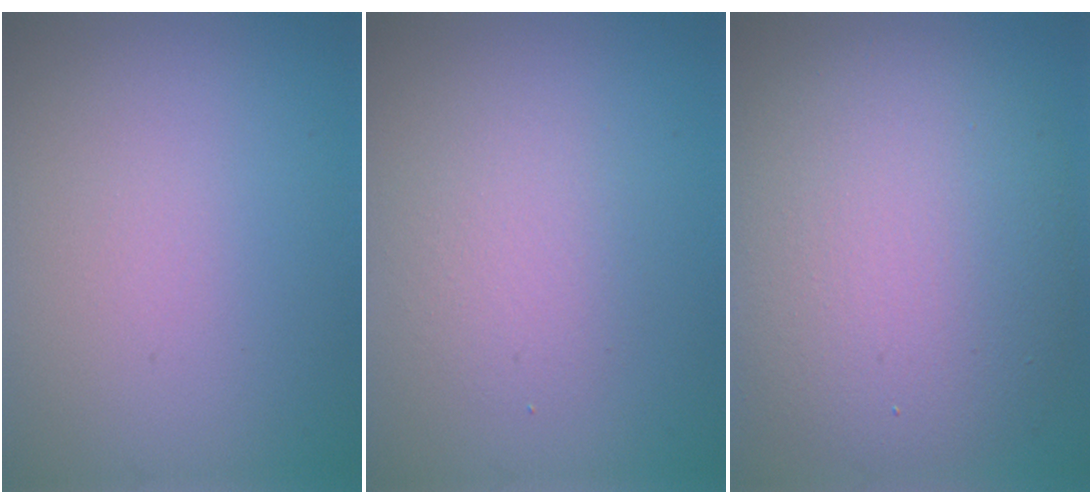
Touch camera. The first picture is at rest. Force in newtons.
{"total": 2.2, "press": 2.2, "slide": 0.2}
{"total": 10.2, "press": 10.2, "slide": 0.7}